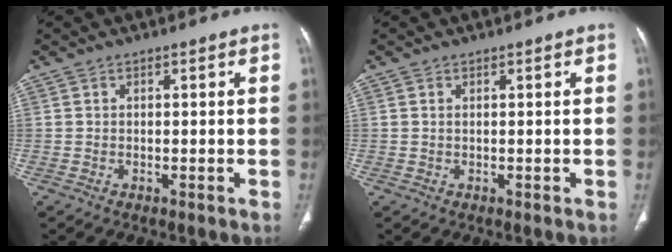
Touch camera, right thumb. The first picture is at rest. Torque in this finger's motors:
{"motor_torque": [-0.28, 0.10, -0.32, 0.25, 0.08]}